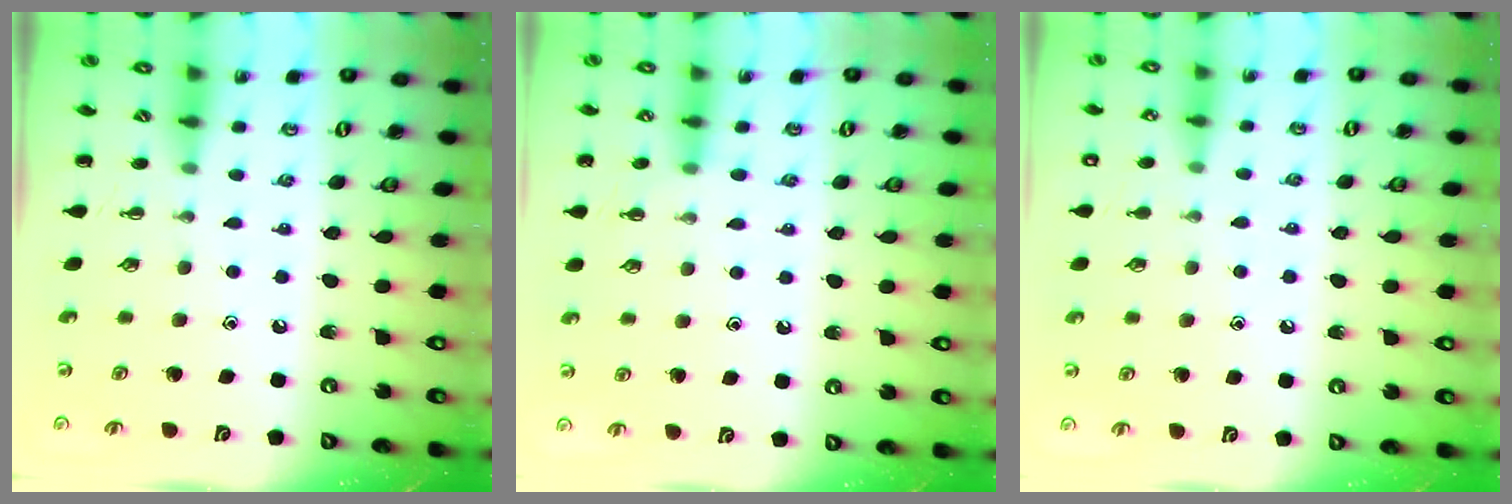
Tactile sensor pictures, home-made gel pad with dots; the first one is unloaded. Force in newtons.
{"total": 6.8, "press": 6.5, "slide": 1.7}
{"total": 6.0, "press": 5.7, "slide": 2.0}